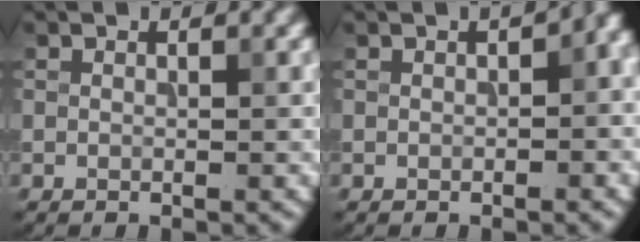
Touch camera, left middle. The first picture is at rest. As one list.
[{"total": 4.8, "force": [0.6, 2.3, 4.1], "torque": [-0.025, 0.011, 0.009]}]